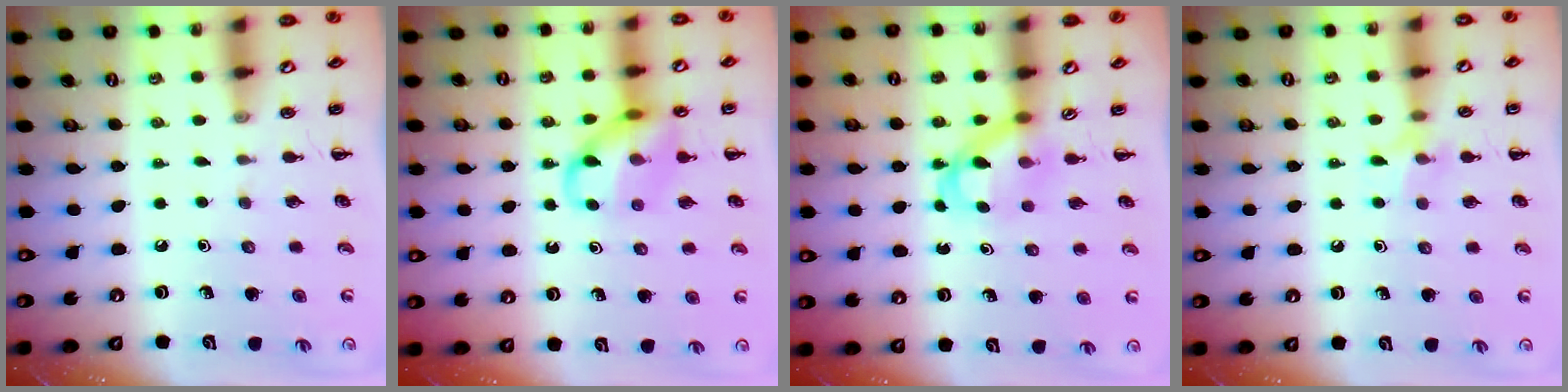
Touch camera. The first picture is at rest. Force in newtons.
{"total": 12.1, "press": 11.9, "slide": 1.7}
{"total": 4.7, "press": 4.7, "slide": 0.6}
{"total": 7.0, "press": 6.9, "slide": 1.3}